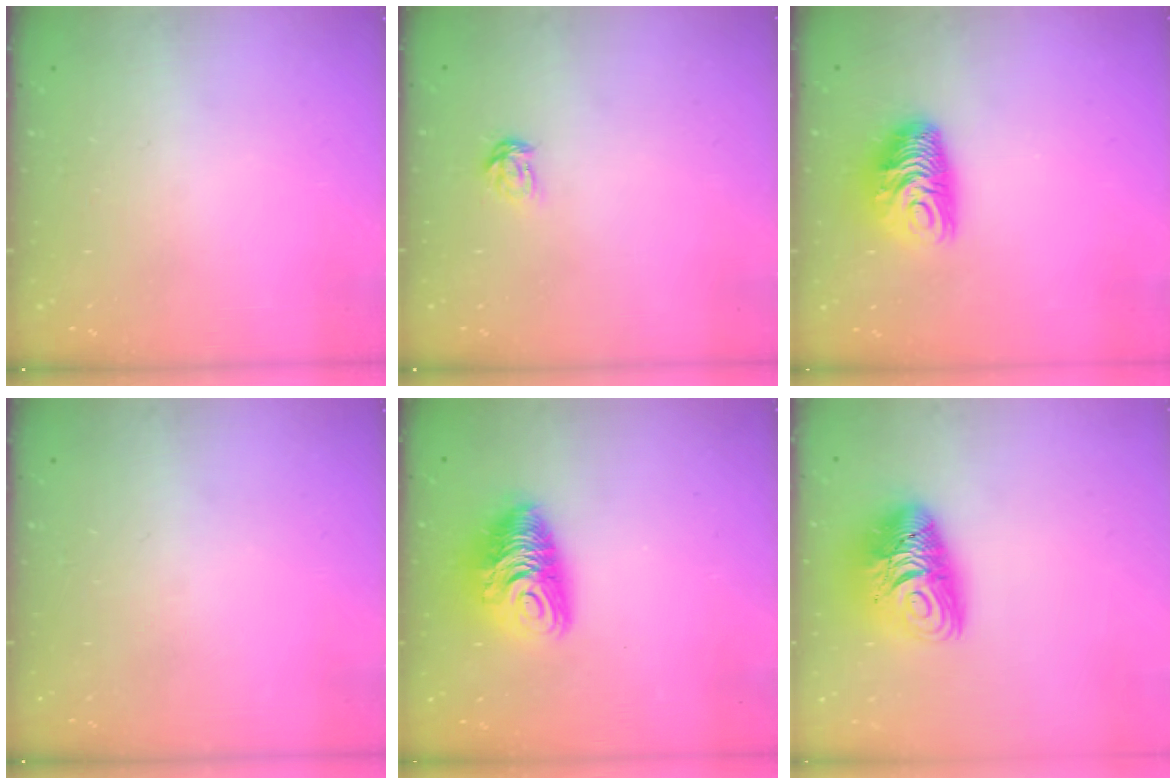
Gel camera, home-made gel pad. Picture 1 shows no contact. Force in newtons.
{"total": 3.9, "press": 3.9, "slide": 0.4}
{"total": 9.7, "press": 9.7, "slide": 0.4}
{"total": 0.0}
{"total": 11.5, "press": 11.4, "slide": 1.2}
{"total": 12.7, "press": 12.6, "slide": 1.3}